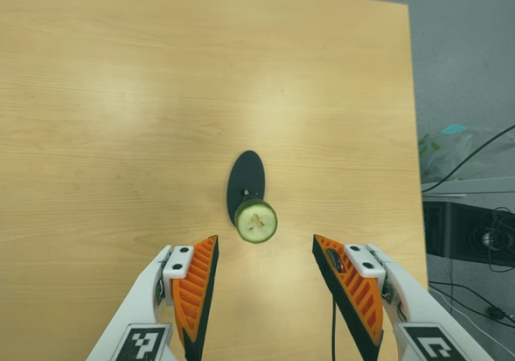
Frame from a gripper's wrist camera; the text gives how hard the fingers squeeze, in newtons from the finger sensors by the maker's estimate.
{"total": 0.0}